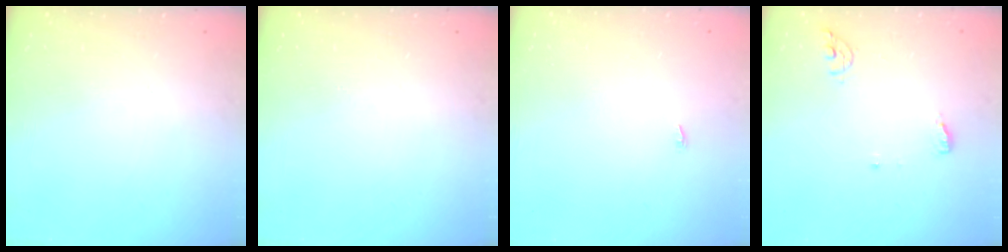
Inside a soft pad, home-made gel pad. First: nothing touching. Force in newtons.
{"total": 0.0}
{"total": 4.2, "press": 1.6, "slide": 3.9}
{"total": 5.5, "press": 5.5, "slide": 0.5}